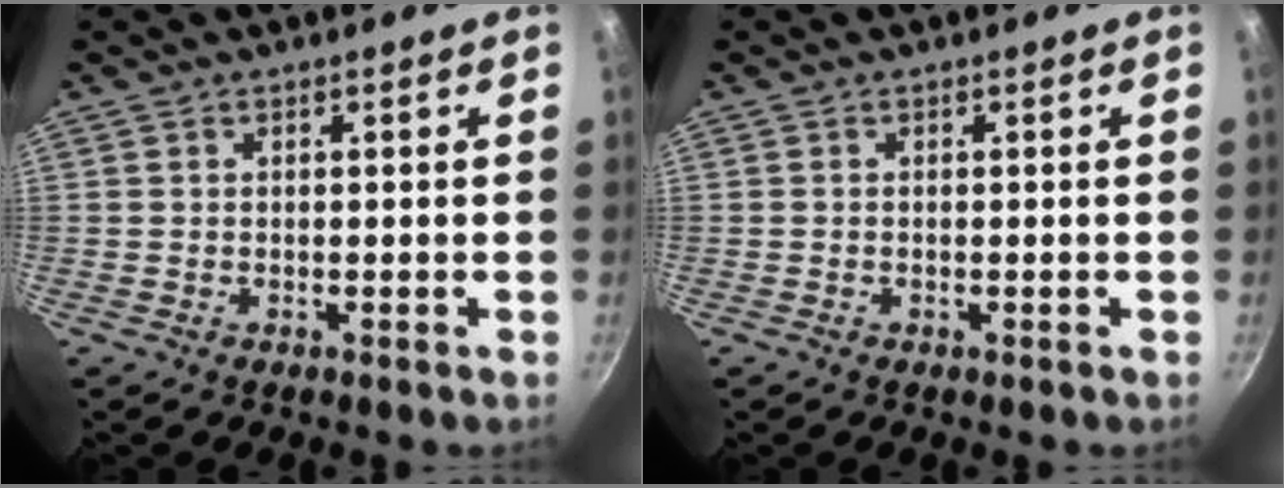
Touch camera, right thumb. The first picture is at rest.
{"total": 0.0}